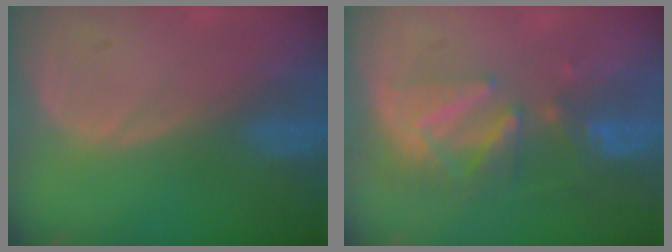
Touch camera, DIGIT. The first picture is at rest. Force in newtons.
{"total": 8.2, "press": 7.4, "slide": 3.6}